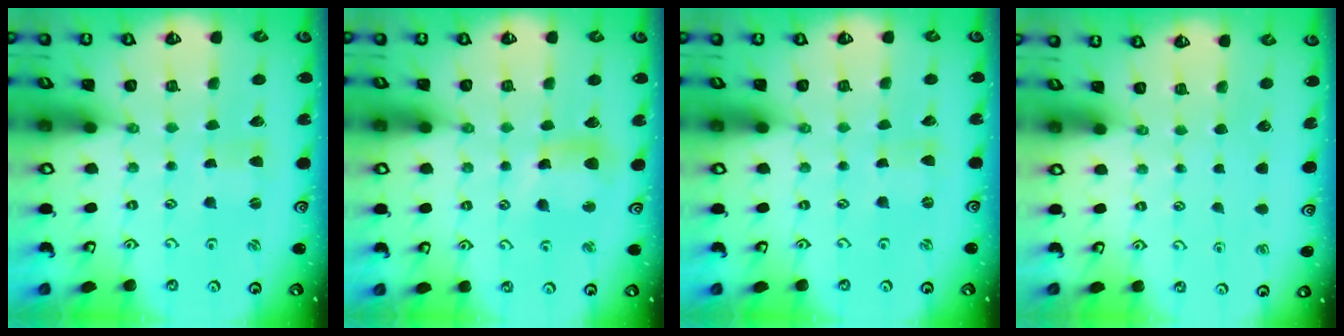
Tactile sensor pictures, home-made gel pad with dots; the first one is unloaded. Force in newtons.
{"total": 9.8, "press": 9.7, "slide": 1.0}
{"total": 0.0}
{"total": 0.0}